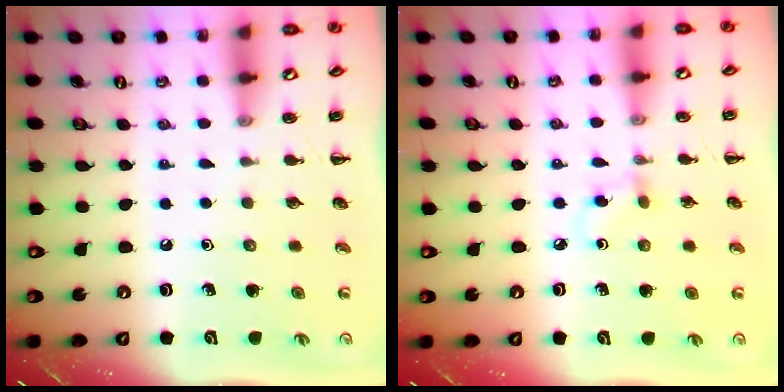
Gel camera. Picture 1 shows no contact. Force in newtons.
{"total": 4.5, "press": 4.1, "slide": 1.8}